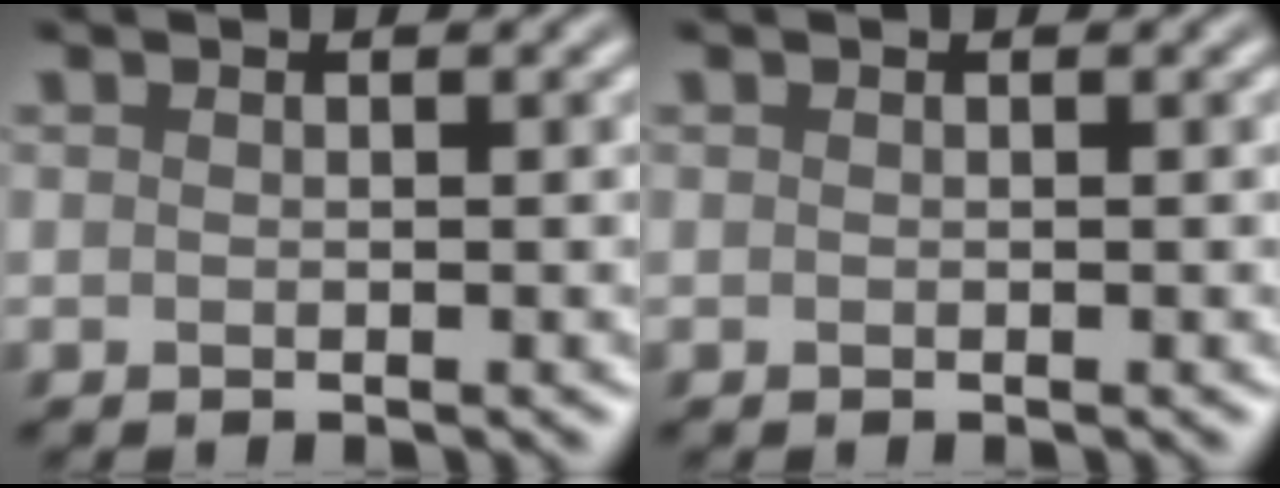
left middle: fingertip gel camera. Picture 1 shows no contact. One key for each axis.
{"total": 0.0}